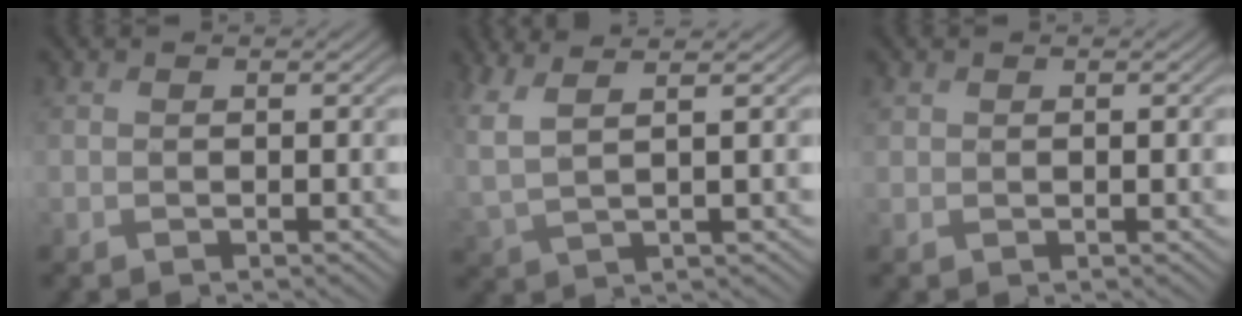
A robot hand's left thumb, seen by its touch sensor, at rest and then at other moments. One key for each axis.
{"total": 5.6, "fx": 3.0, "fy": 1.6, "fz": 4.4, "tx": -0.105, "ty": 0.016, "tz": 0.059}
{"total": 1.0, "fx": 0.6, "fy": 0.6, "fz": 0.5, "tx": -0.011, "ty": -0.001, "tz": 0.016}